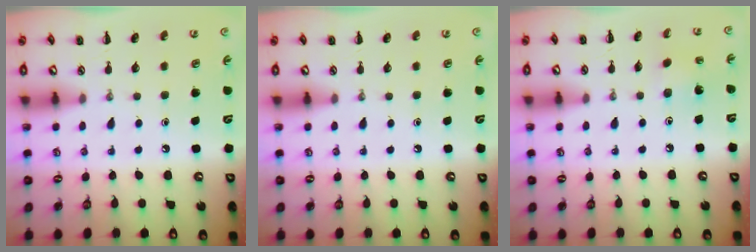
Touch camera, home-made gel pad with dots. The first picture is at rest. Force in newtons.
{"total": 0.0}
{"total": 1.5, "press": 1.5, "slide": 0.5}